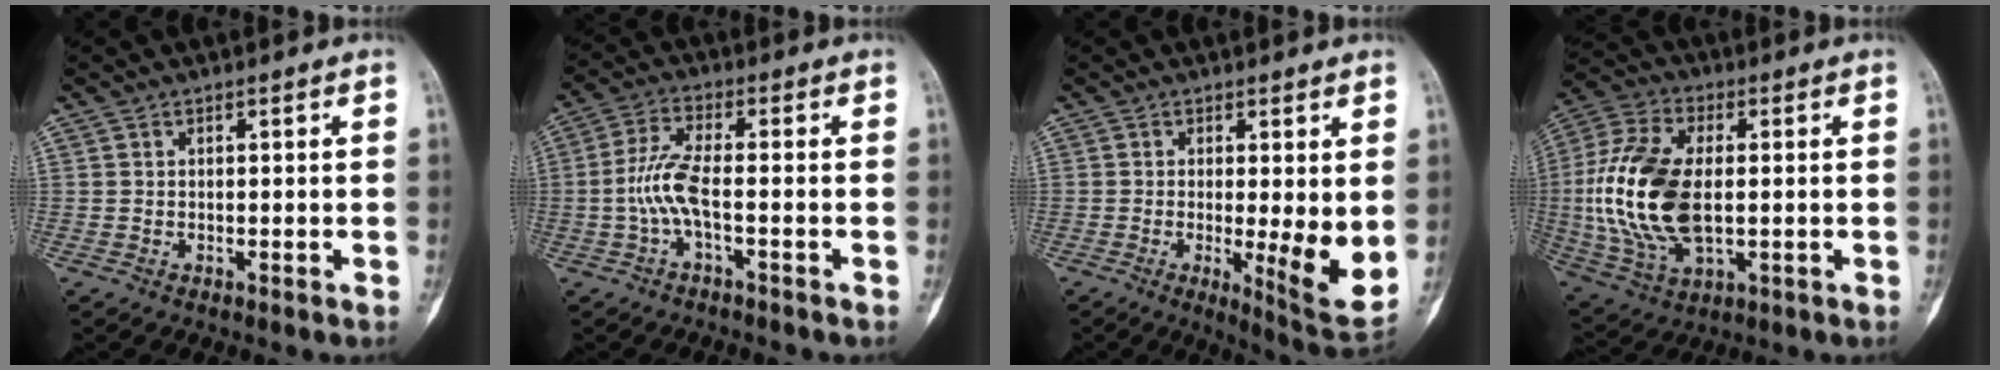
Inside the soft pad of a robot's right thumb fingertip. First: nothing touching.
{"total": 6.5, "force": [-1.6, 1.5, 6.1], "torque": [-0.151, 0.019, -0.038]}
{"total": 9.3, "force": [-0.3, 2.0, 9.1], "torque": [-0.128, -0.027, 0.000]}
{"total": 19.3, "force": [-0.3, 10.6, 16.1], "torque": [-0.348, -0.002, 0.002]}